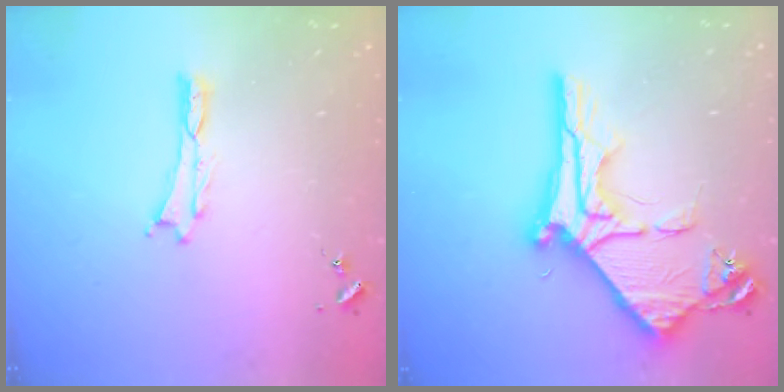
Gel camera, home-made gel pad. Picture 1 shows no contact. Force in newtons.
{"total": 10.7, "press": 10.6, "slide": 1.2}